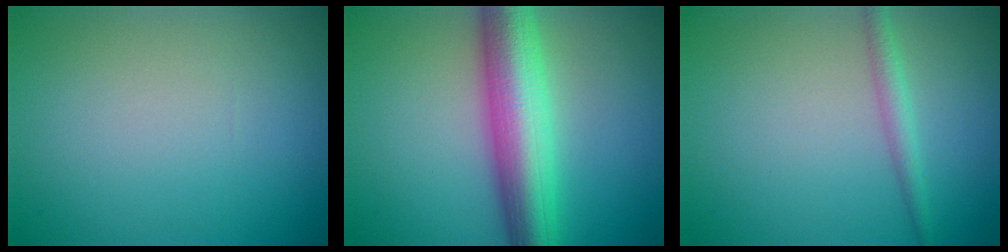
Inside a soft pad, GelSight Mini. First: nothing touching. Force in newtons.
{"total": 8.3, "press": 8.2, "slide": 0.2}
{"total": 1.7, "press": 1.7, "slide": 0.0}